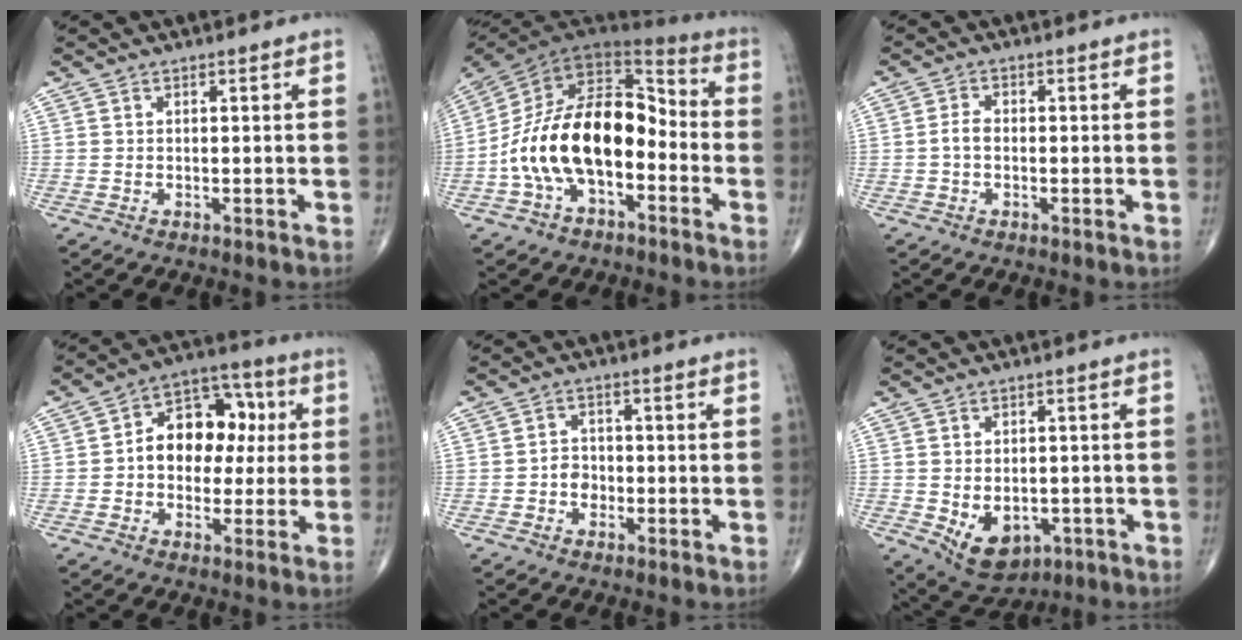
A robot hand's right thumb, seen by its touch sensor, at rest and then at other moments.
{"total": 21.0, "force": [-4.6, 12.3, 16.4], "torque": [-0.271, 0.065, -0.086]}
{"total": 2.3, "force": [-0.5, 1.5, 1.7], "torque": [-0.030, 0.007, -0.014]}
{"total": 13.7, "force": [1.1, 9.9, 9.5], "torque": [-0.097, 0.031, 0.008]}
{"total": 3.4, "force": [-0.8, 2.9, 1.6], "torque": [-0.006, 0.009, -0.023]}
{"total": 9.2, "force": [-2.6, 6.3, 6.2], "torque": [-0.078, 0.000, -0.023]}